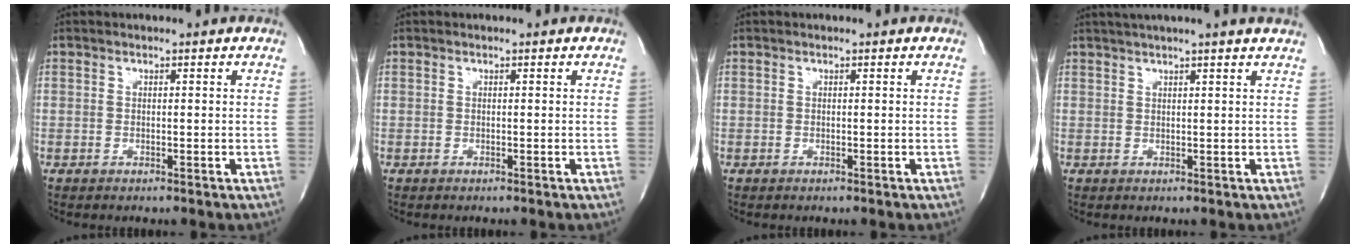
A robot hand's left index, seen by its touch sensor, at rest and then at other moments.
{"total": 0.0}
{"total": 0.0}
{"total": 9.0, "force": [7.7, -0.8, 4.5], "torque": [-0.070, 0.026, 0.089]}